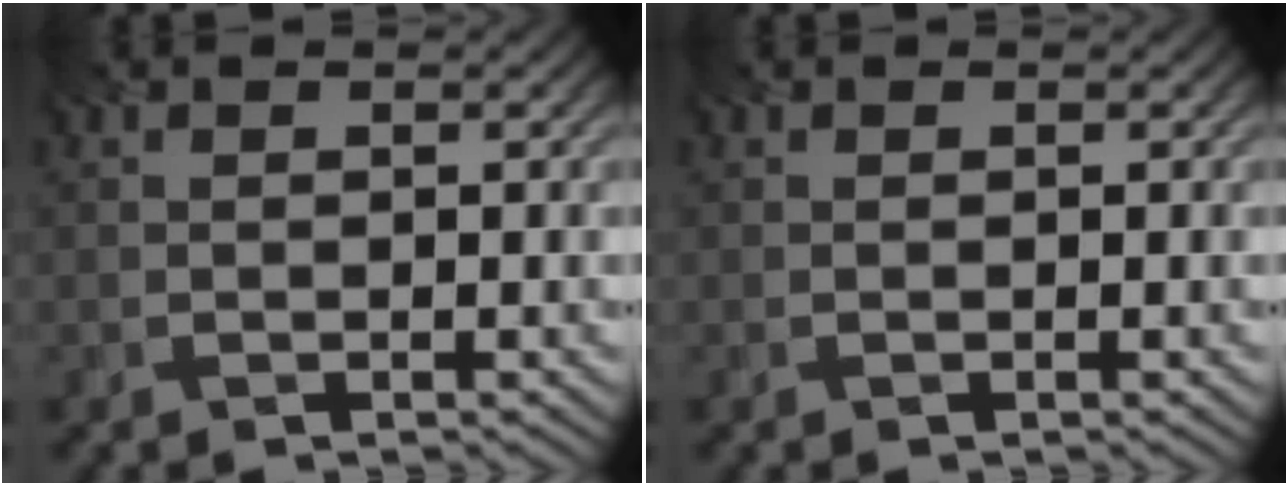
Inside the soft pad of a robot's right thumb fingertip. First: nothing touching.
{"total": 0.0}